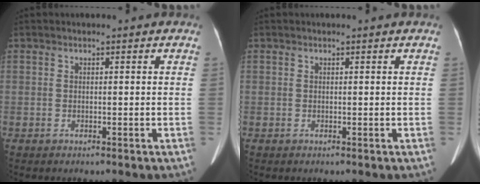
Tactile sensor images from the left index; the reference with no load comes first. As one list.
[{"total": 0.0}]